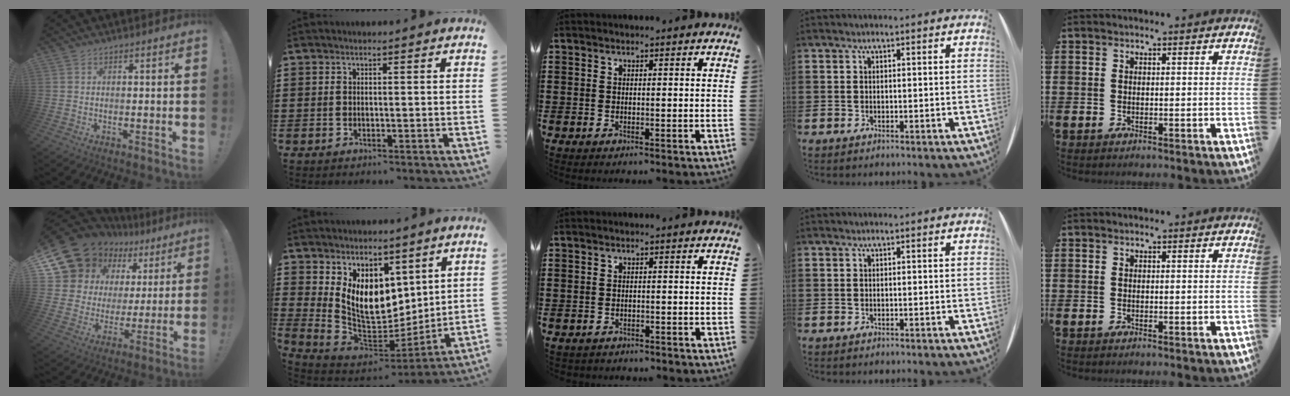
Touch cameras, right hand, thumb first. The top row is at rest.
{"thumb": {"total": 15.2, "force": [12.1, 7.7, 5.0], "torque": [-0.101, -0.092, 0.238]}, "index": {"total": 9.8, "force": [4.1, 6.9, 5.7], "torque": [-0.136, -0.022, 0.081]}, "middle": {"total": 1.1, "force": [-1.0, 0.2, -0.1], "torque": [-0.003, 0.001, -0.023]}}